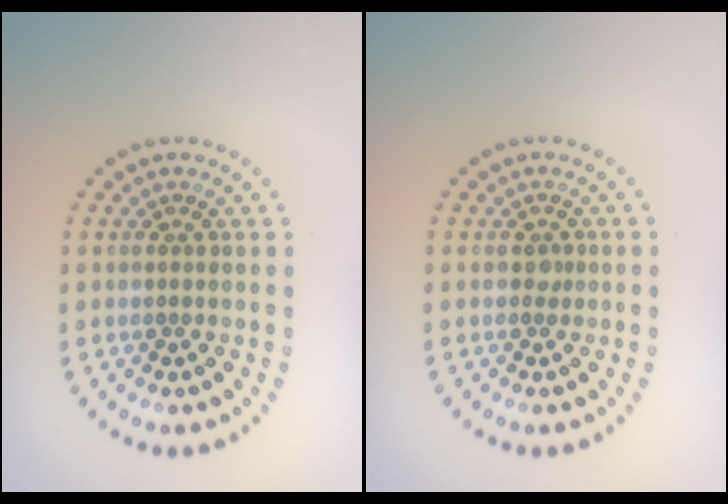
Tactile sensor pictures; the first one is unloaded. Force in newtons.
{"total": 0.7, "press": 0.6, "slide": 0.4}